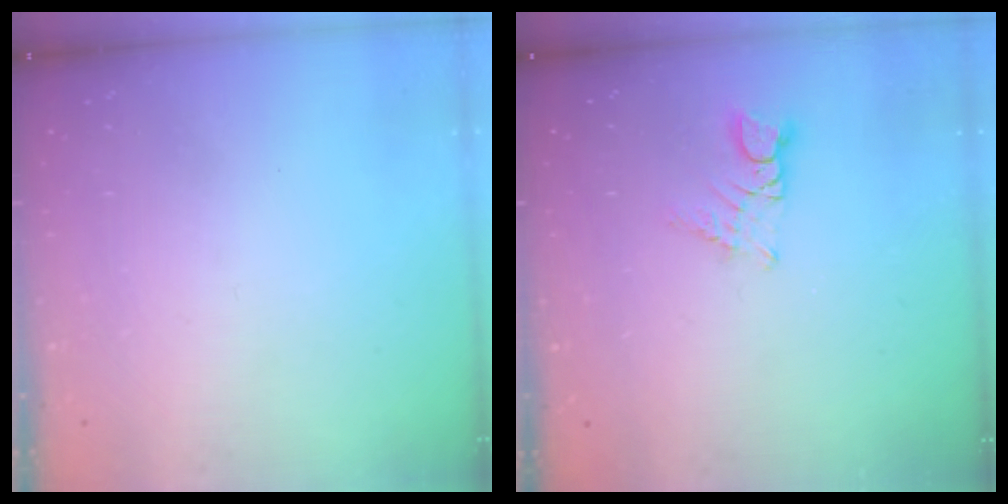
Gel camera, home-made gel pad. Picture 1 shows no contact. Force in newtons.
{"total": 3.7, "press": 3.6, "slide": 0.3}